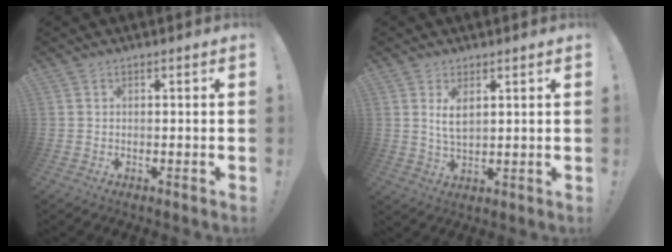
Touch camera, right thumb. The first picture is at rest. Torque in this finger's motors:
{"motor_torque": [-0.13, 0.26, 0.14, 0.30, 0.06]}